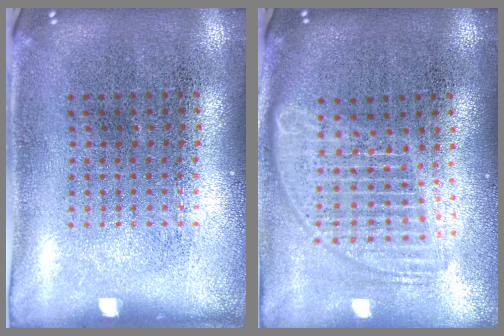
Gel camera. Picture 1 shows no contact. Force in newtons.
{"total": 1.8, "press": 1.5, "slide": 0.9}